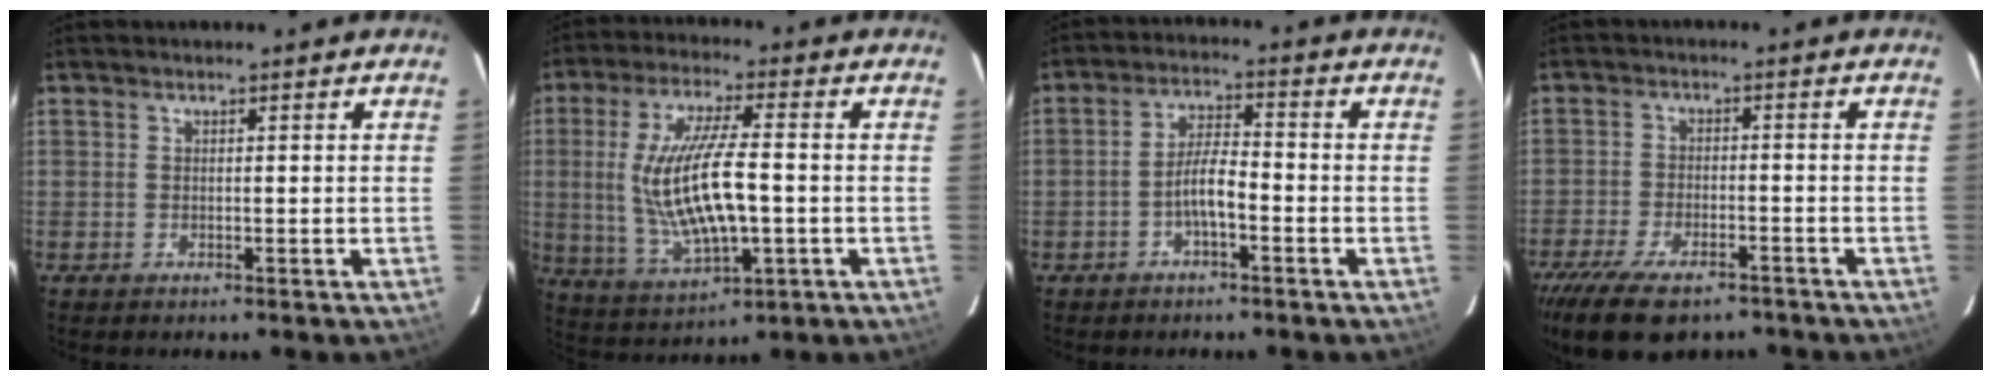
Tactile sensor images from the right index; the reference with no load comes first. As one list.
[{"total": 15.9, "force": [-1.1, 4.7, 15.2], "torque": [-0.292, -0.014, -0.002]}, {"total": 5.0, "force": [-2.2, 1.2, 4.3], "torque": [-0.085, 0.009, -0.040]}, {"total": 14.8, "force": [-11.0, 6.0, 7.9], "torque": [-0.181, -0.037, -0.181]}]